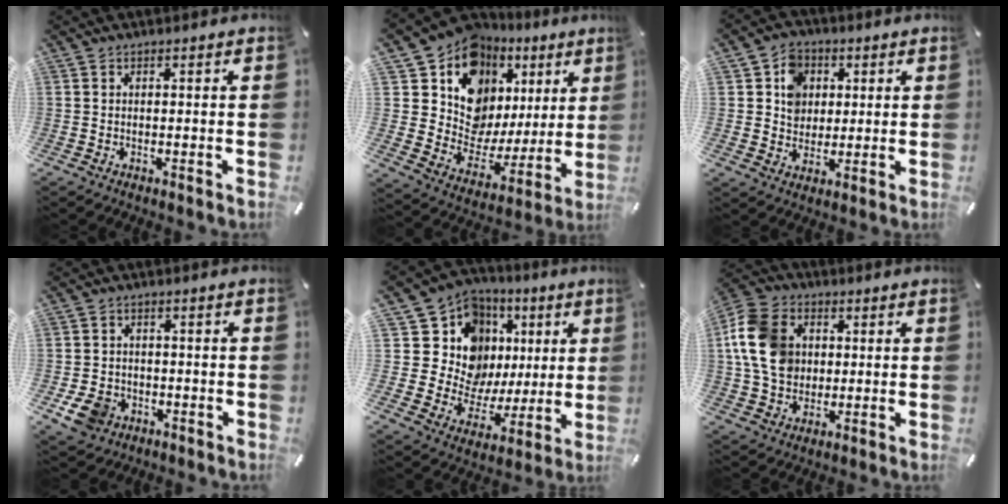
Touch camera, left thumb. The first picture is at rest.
{"total": 13.0, "force": [7.1, 10.2, 4.1], "torque": [-0.066, -0.090, 0.132]}
{"total": 7.5, "force": [1.6, 6.9, 2.6], "torque": [-0.039, 0.005, 0.028]}
{"total": 6.7, "force": [-2.6, 5.5, 2.8], "torque": [-0.062, 0.008, -0.047]}
{"total": 15.6, "force": [5.1, 13.6, 5.8], "torque": [-0.086, -0.058, 0.116]}
{"total": 13.5, "force": [1.2, 11.2, 7.4], "torque": [-0.160, 0.015, 0.023]}